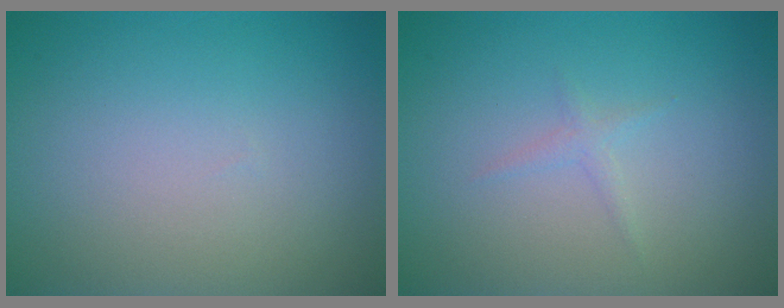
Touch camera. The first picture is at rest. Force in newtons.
{"total": 0.8, "press": 0.8, "slide": 0.0}